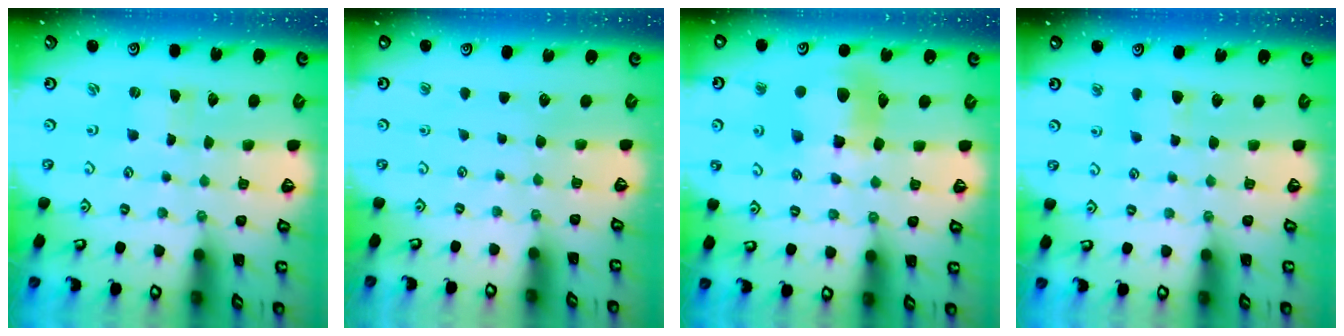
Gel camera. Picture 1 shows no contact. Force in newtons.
{"total": 0.0}
{"total": 12.2, "press": 12.1, "slide": 1.5}
{"total": 4.0, "press": 4.0, "slide": 0.6}